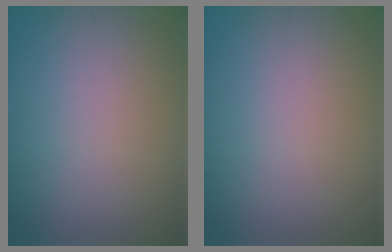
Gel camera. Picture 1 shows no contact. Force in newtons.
{"total": 0.0}